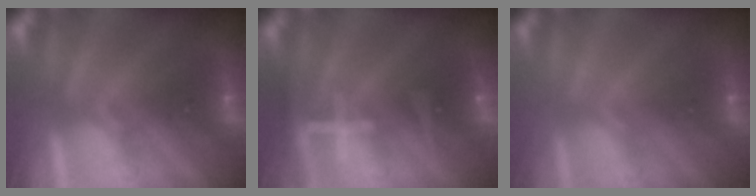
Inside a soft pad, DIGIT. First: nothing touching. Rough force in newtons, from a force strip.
{"total": 7.4}
{"total": 4.5}